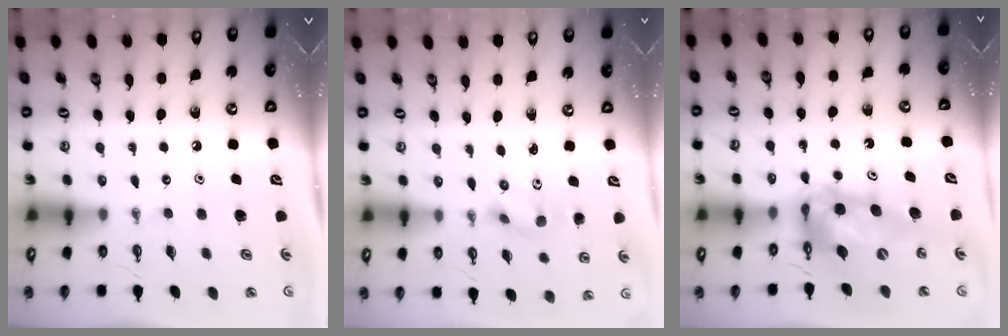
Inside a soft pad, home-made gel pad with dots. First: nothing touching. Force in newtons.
{"total": 2.0, "press": 1.8, "slide": 0.9}
{"total": 12.9, "press": 12.8, "slide": 1.3}